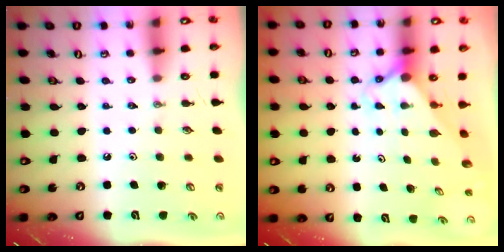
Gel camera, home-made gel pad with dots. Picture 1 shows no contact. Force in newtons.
{"total": 2.1, "press": 2.1, "slide": 0.2}